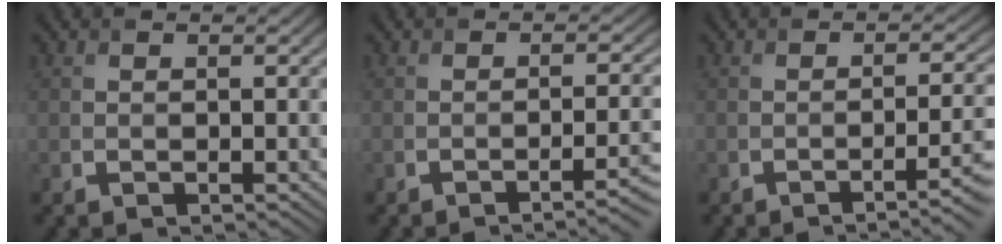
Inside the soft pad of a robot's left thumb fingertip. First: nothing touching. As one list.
[{"total": 4.2, "force": [-2.2, 1.1, 3.4], "torque": [-0.033, 0.003, -0.037]}, {"total": 5.7, "force": [-2.5, 1.7, 4.9], "torque": [-0.050, -0.002, -0.035]}]